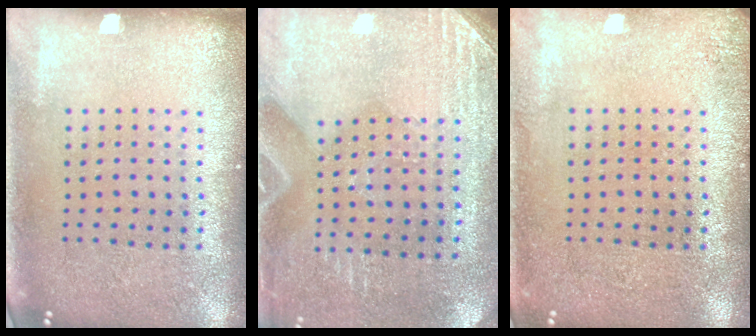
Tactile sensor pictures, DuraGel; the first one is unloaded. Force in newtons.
{"total": 2.8, "press": 2.6, "slide": 1.0}
{"total": 1.3, "press": 1.3, "slide": 0.2}